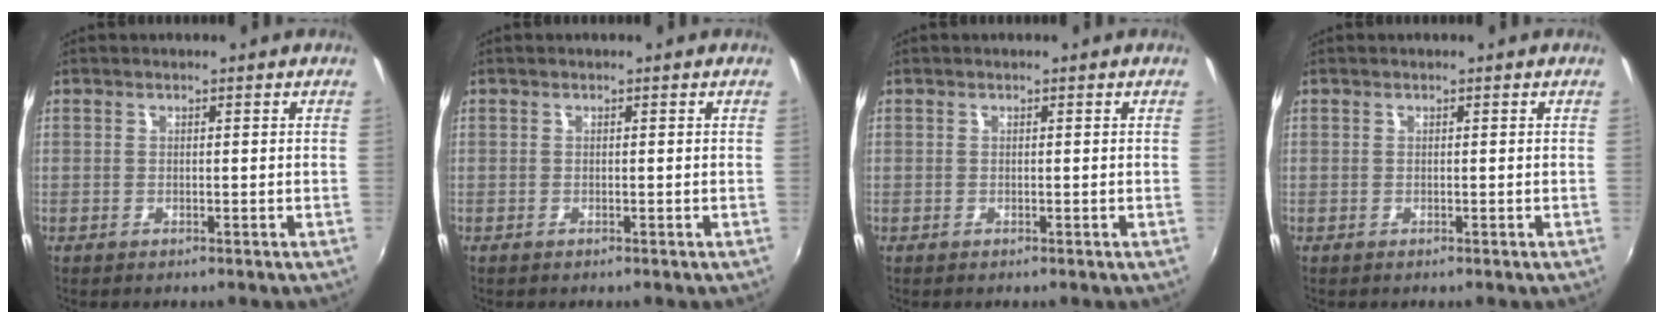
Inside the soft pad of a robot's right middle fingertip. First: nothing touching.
{"total": 0.0}
{"total": 0.0}
{"total": 0.0}